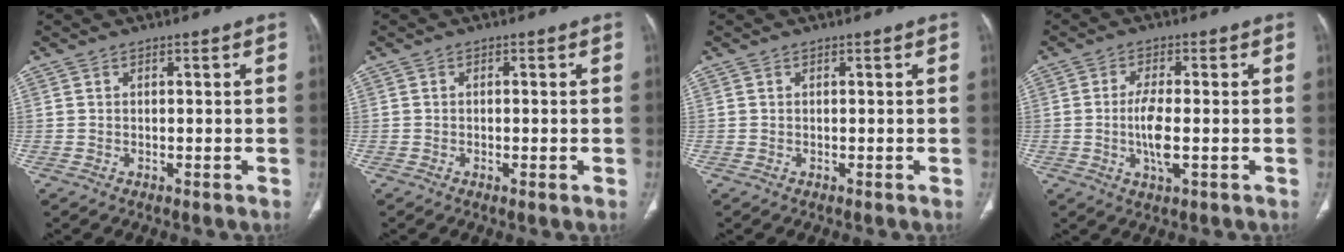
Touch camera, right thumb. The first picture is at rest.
{"total": 1.5, "force": [-0.4, 0.2, 1.4], "torque": [-0.026, -0.005, -0.007]}
{"total": 0.0}
{"total": 5.8, "force": [-0.8, 1.5, 5.5], "torque": [-0.118, -0.007, -0.017]}